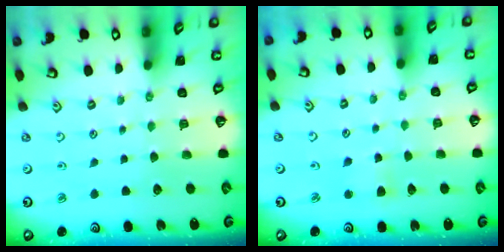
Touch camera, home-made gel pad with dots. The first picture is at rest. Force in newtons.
{"total": 2.8, "press": 2.8, "slide": 0.5}